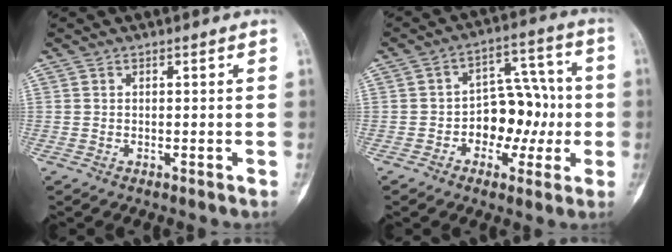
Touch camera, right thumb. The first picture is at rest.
{"total": 11.2, "force": [-2.0, 7.9, 7.7], "torque": [-0.066, 0.047, -0.034]}